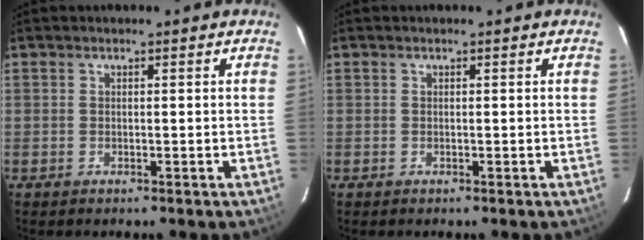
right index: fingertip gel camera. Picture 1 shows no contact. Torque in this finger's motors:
{"motor_torque": [0.00, 0.00, 0.00, 0.00]}